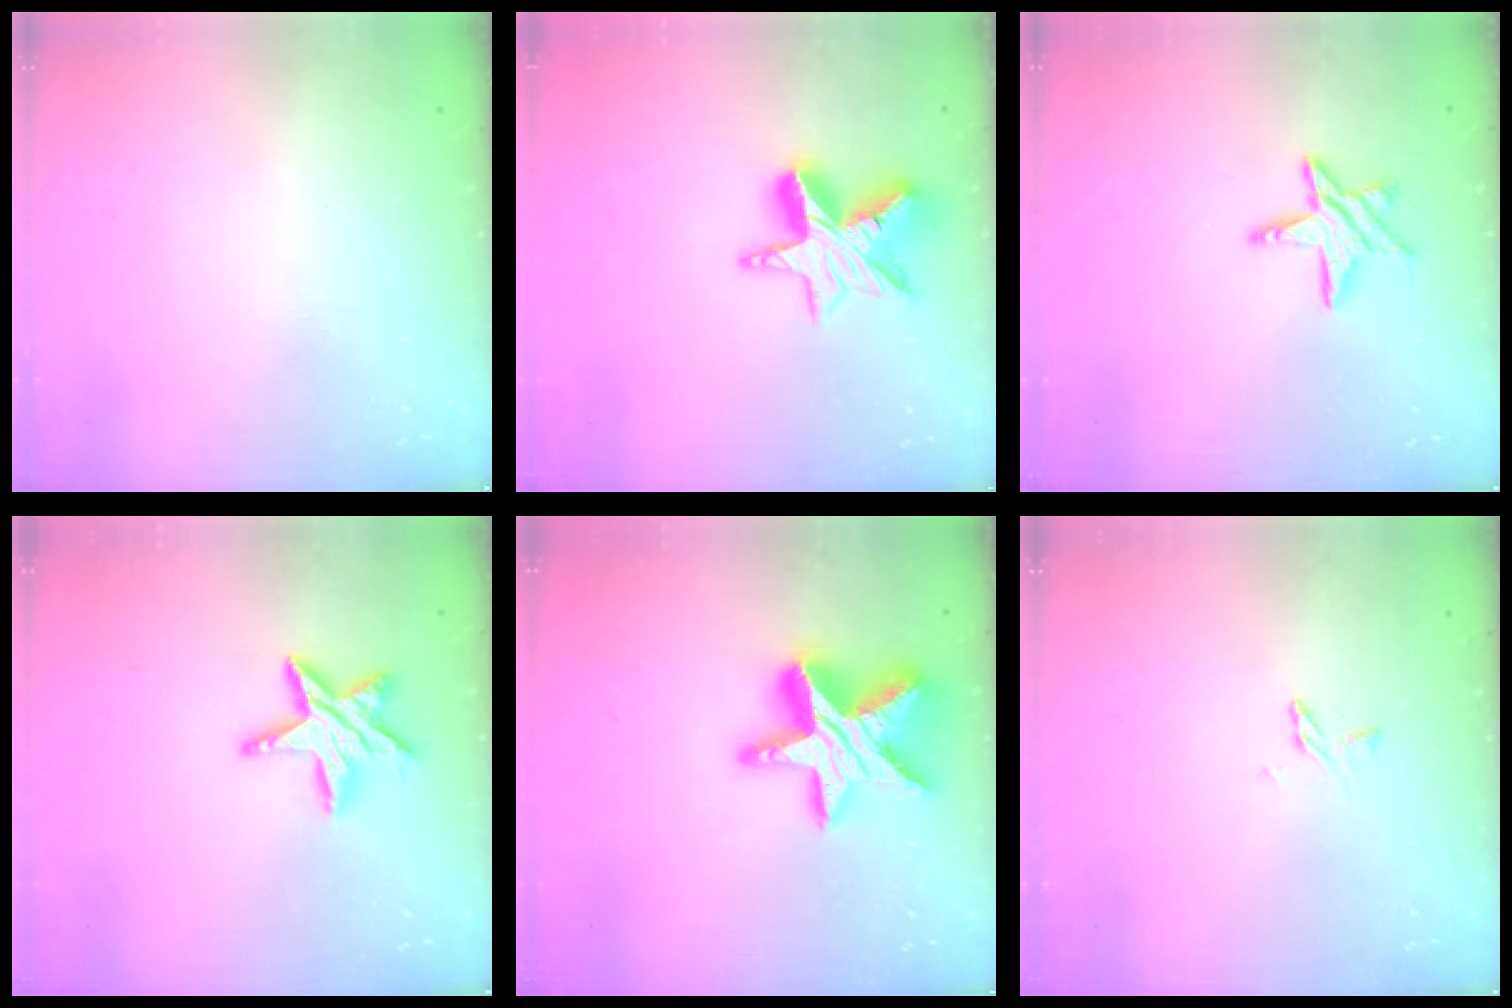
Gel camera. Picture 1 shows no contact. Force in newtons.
{"total": 11.1, "press": 11.1, "slide": 0.8}
{"total": 8.9, "press": 8.9, "slide": 0.6}
{"total": 11.0, "press": 10.9, "slide": 0.9}
{"total": 18.9, "press": 18.8, "slide": 1.3}
{"total": 3.7, "press": 3.6, "slide": 0.4}